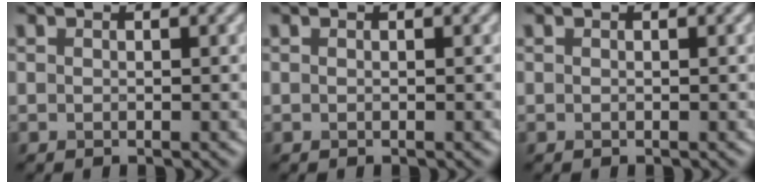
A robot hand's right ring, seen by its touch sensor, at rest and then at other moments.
{"total": 0.0}
{"total": 0.0}